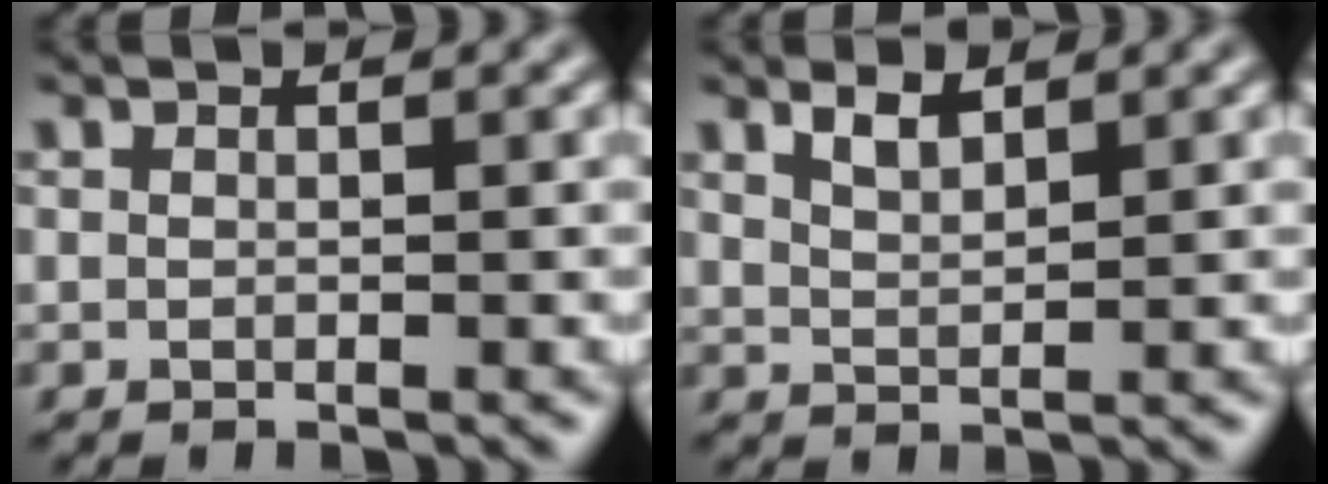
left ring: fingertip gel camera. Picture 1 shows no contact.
{"total": 1.9, "force": [1.5, 0.5, 1.1], "torque": [-0.022, -0.001, 0.030]}